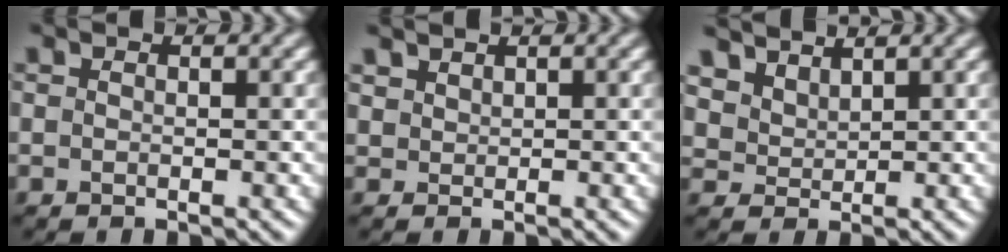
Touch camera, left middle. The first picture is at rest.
{"total": 1.0, "force": [1.0, 0.3, 0.0], "torque": [-0.005, 0.002, 0.026]}
{"total": 4.3, "force": [3.7, 1.9, 1.2], "torque": [-0.050, -0.002, 0.085]}